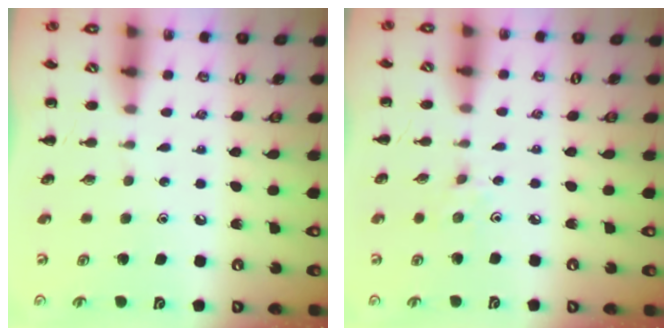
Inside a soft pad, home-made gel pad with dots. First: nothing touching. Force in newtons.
{"total": 2.5, "press": 2.3, "slide": 0.9}